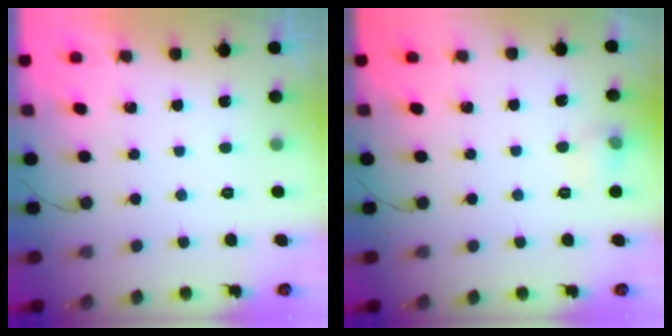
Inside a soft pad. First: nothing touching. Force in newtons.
{"total": 5.5, "press": 5.4, "slide": 1.4}